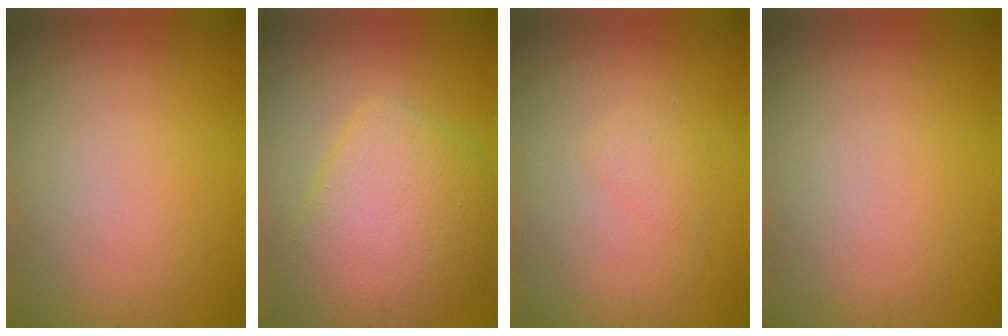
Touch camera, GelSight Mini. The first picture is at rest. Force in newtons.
{"total": 7.1, "press": 7.1, "slide": 0.2}
{"total": 1.2, "press": 1.2, "slide": 0.1}
{"total": 0.0}